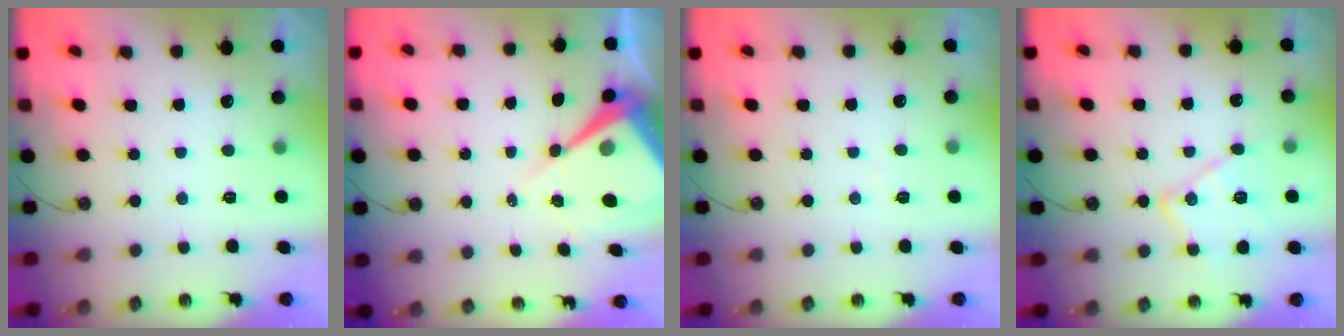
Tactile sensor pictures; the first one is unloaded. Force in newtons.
{"total": 10.5, "press": 10.5, "slide": 0.8}
{"total": 4.8, "press": 4.7, "slide": 0.8}
{"total": 14.0, "press": 14.0, "slide": 1.1}